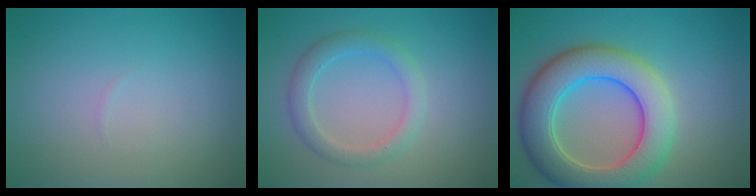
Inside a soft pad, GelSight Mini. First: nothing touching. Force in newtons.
{"total": 2.5, "press": 2.5, "slide": 0.0}
{"total": 8.5, "press": 8.4, "slide": 0.5}